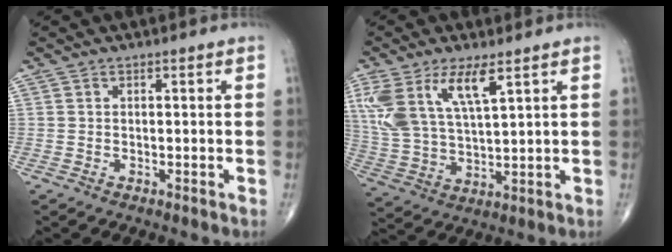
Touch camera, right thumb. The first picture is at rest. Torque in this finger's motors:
{"motor_torque": [-0.76, 0.96, 1.23, 0.73, 0.15]}